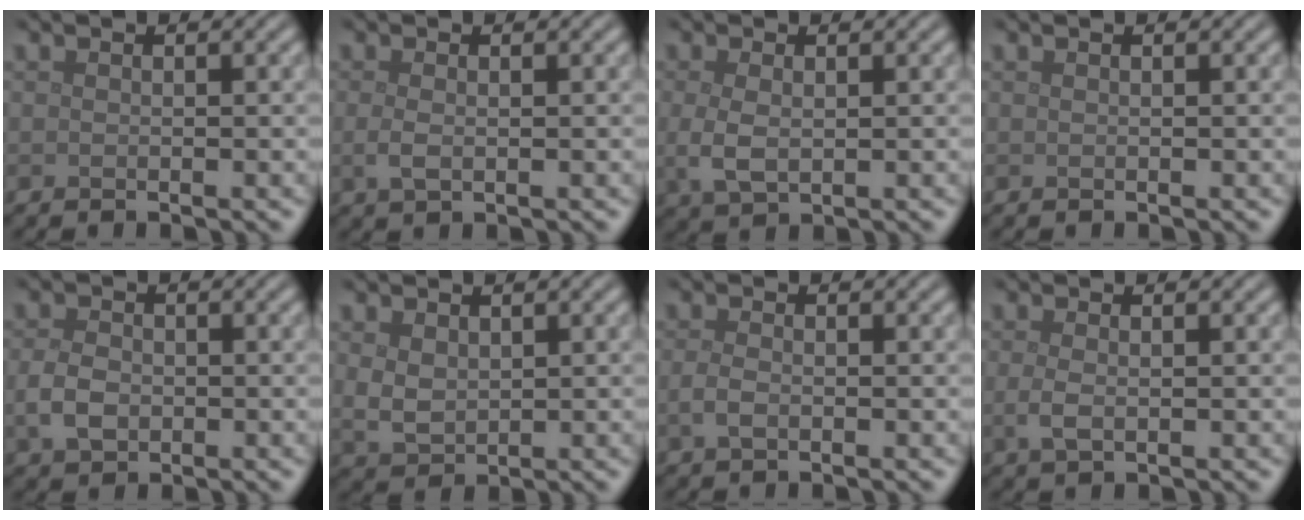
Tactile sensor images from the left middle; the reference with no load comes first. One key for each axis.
{"total": 1.5, "fx": -0.1, "fy": 0.8, "fz": 1.3, "tx": -0.033, "ty": -0.004, "tz": -0.002}
{"total": 2.9, "fx": -0.1, "fy": 1.8, "fz": 2.3, "tx": -0.058, "ty": -0.004, "tz": 0.002}
{"total": 0.0}
{"total": 3.2, "fx": -0.6, "fy": 2.3, "fz": 2.1, "tx": -0.047, "ty": -0.003, "tz": -0.014}
{"total": 2.6, "fx": 0.6, "fy": 1.9, "fz": 1.7, "tx": -0.042, "ty": -0.003, "tz": 0.017}
{"total": 1.6, "fx": -0.4, "fy": 0.9, "fz": 1.2, "tx": -0.029, "ty": -0.002, "tz": -0.011}
{"total": 1.8, "fx": -0.2, "fy": 1.0, "fz": 1.5, "tx": -0.039, "ty": -0.005, "tz": -0.003}